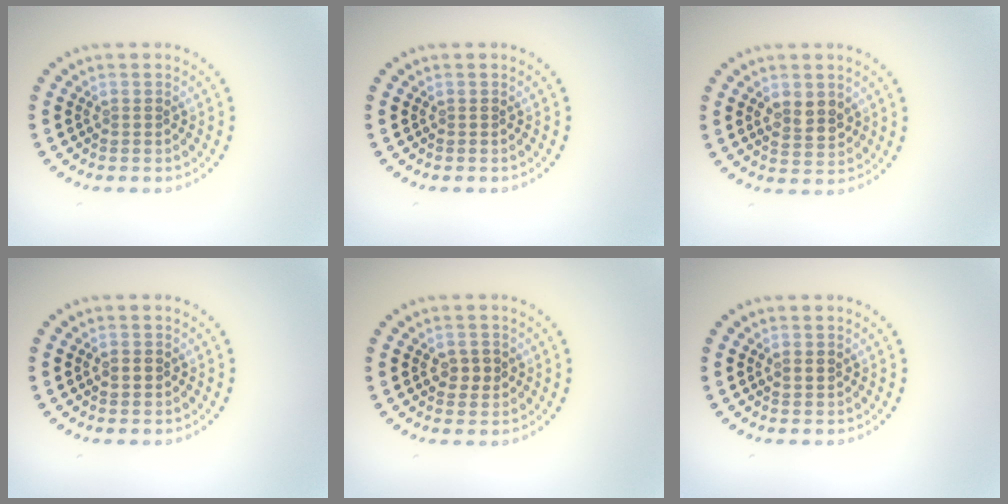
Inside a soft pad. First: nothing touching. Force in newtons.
{"total": 0.0}
{"total": 2.6, "press": 2.5, "slide": 0.4}
{"total": 1.4, "press": 1.4, "slide": 0.2}
{"total": 1.9, "press": 1.9, "slide": 0.4}
{"total": 1.4, "press": 1.4, "slide": 0.1}